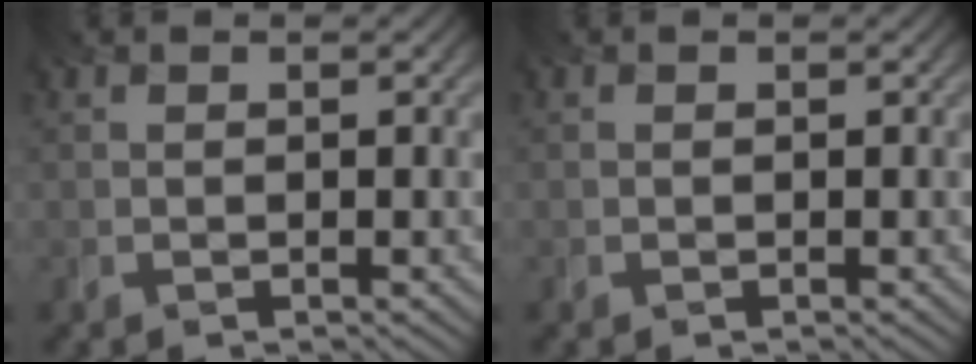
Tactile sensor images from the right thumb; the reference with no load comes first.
{"total": 0.0}